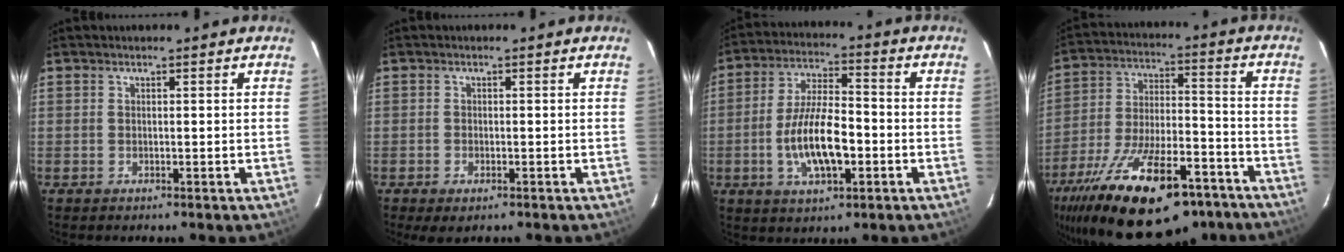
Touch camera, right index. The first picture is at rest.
{"total": 2.5, "force": [-1.5, 1.2, 1.7], "torque": [-0.034, -0.009, -0.023]}
{"total": 12.2, "force": [-3.2, 4.6, 10.8], "torque": [-0.216, 0.000, -0.054]}
{"total": 27.7, "force": [-19.1, 10.7, 16.9], "torque": [-0.307, -0.023, -0.281]}